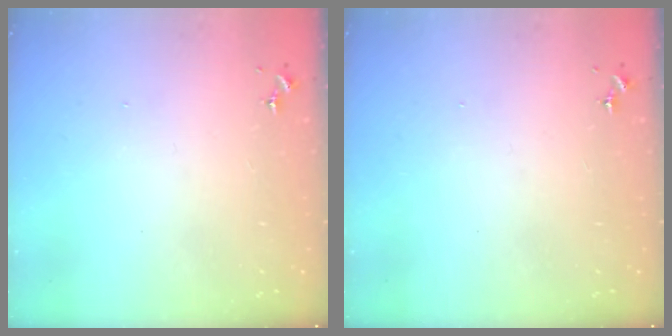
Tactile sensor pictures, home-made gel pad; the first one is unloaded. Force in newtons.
{"total": 0.0}